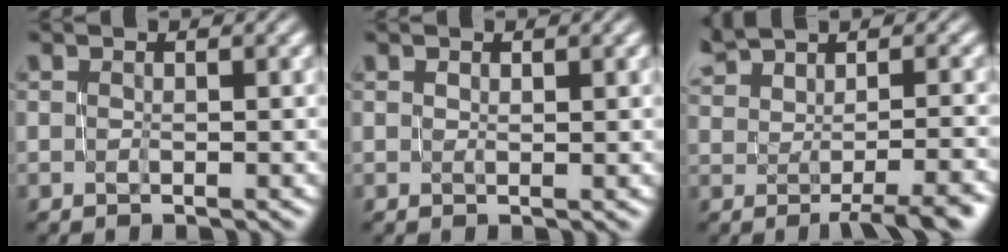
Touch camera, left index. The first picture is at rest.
{"total": 0.0}
{"total": 4.9, "force": [0.2, 1.5, 4.7], "torque": [-0.048, 0.008, 0.010]}